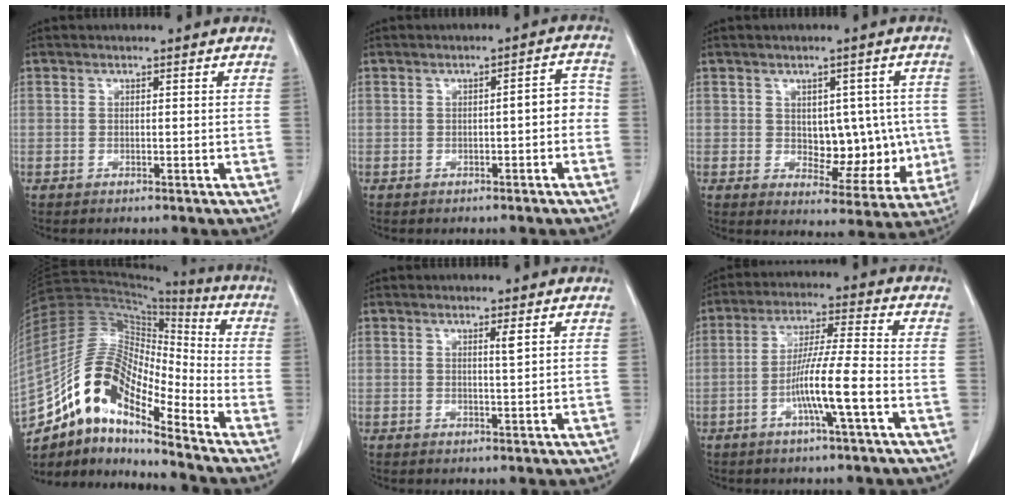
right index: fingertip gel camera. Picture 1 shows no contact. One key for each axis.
{"total": 3.5, "fx": -0.8, "fy": 1.1, "fz": 3.3, "tx": -0.039, "ty": 0.019, "tz": -0.009}
{"total": 9.1, "fx": 0.2, "fy": 5.5, "fz": 7.2, "tx": -0.071, "ty": 0.012, "tz": 0.020}
{"total": 15.0, "fx": -10.2, "fy": 4.4, "fz": 10.2, "tx": -0.196, "ty": 0.041, "tz": -0.181}
{"total": 1.5, "fx": 0.7, "fy": -0.2, "fz": 1.4, "tx": -0.025, "ty": -0.005, "tz": 0.012}
{"total": 9.3, "fx": -3.2, "fy": -0.6, "fz": 8.7, "tx": -0.161, "ty": 0.000, "tz": -0.062}